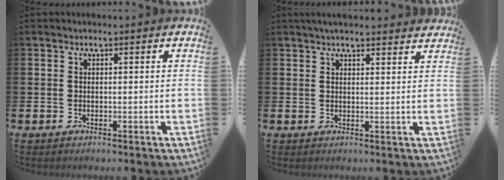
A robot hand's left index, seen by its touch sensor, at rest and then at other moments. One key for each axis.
{"total": 3.1, "fx": 3.0, "fy": 0.4, "fz": 0.7, "tx": -0.016, "ty": -0.008, "tz": 0.053}